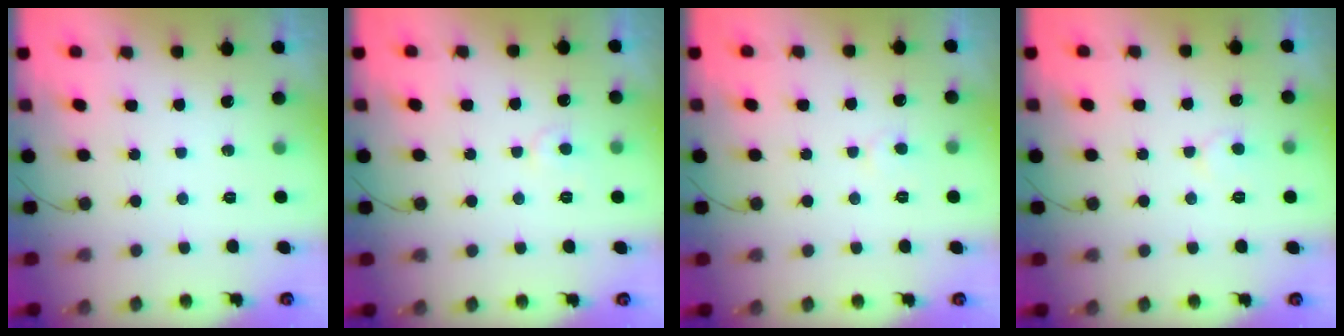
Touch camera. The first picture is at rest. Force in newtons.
{"total": 4.5, "press": 4.4, "slide": 0.4}
{"total": 3.1, "press": 3.1, "slide": 0.3}
{"total": 4.1, "press": 4.1, "slide": 0.3}